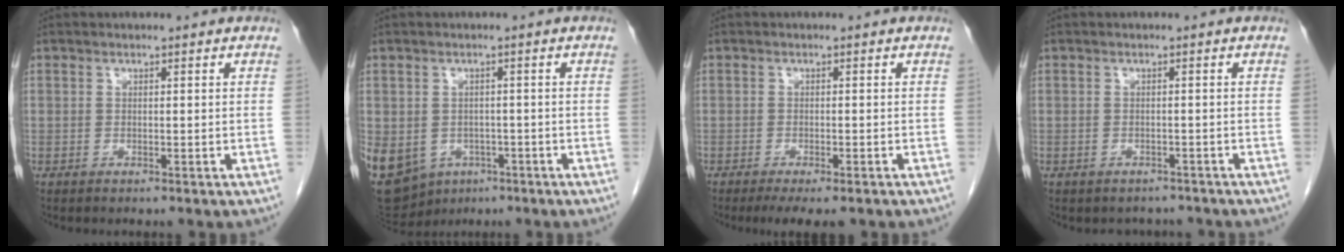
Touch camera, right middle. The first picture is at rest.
{"total": 25.3, "force": [-9.8, 20.9, 10.2], "torque": [-0.368, -0.012, -0.127]}
{"total": 5.6, "force": [-4.2, 1.4, 3.4], "torque": [-0.043, -0.010, -0.060]}
{"total": 3.0, "force": [-2.6, 1.5, -0.1], "torque": [0.001, 0.006, -0.035]}